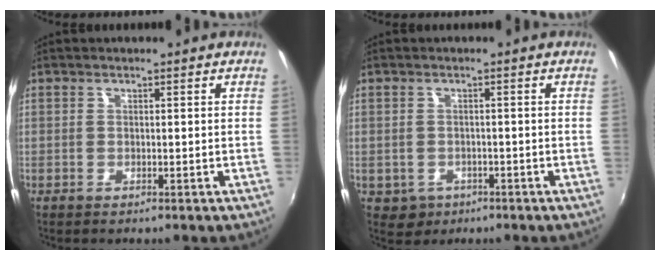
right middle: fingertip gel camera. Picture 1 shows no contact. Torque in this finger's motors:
{"motor_torque": [0.26, -0.31, -0.02, -0.01]}